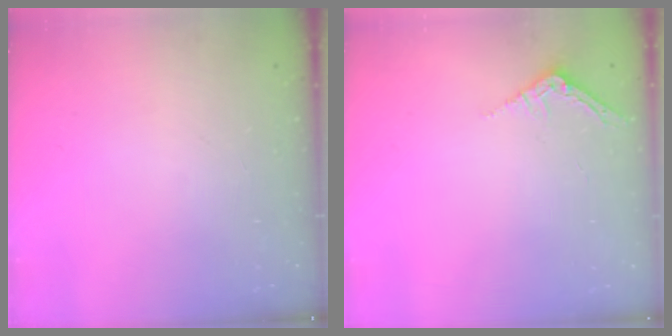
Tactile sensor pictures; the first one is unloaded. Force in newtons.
{"total": 2.5, "press": 2.5, "slide": 0.2}